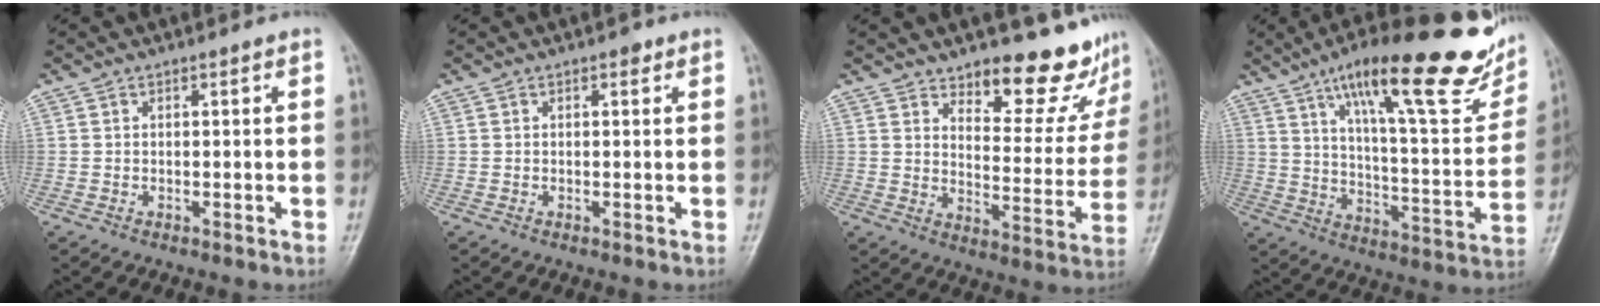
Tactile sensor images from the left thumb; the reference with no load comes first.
{"total": 0.9, "force": [0.5, 0.5, 0.5], "torque": [-0.001, 0.000, 0.003]}
{"total": 14.3, "force": [12.0, 5.0, 5.9], "torque": [-0.029, -0.107, 0.158]}
{"total": 27.6, "force": [16.7, 7.0, 20.8], "torque": [-0.269, -0.043, 0.255]}